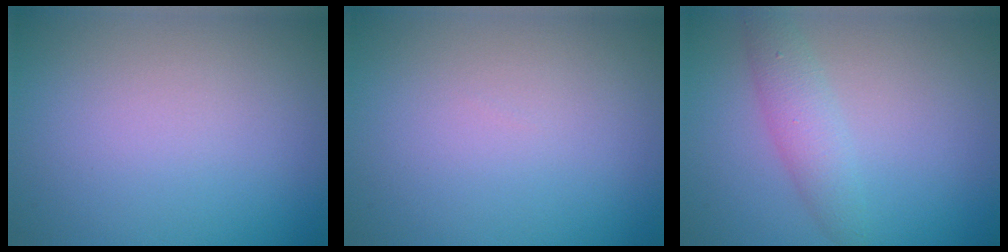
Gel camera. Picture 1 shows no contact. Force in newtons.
{"total": 0.0}
{"total": 2.8, "press": 2.8, "slide": 0.1}